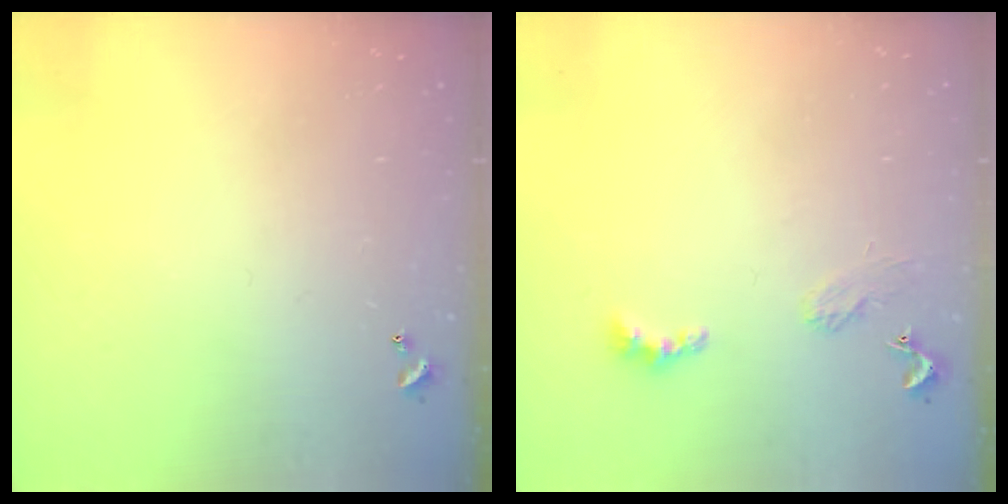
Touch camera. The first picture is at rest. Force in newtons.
{"total": 2.4, "press": 2.3, "slide": 0.5}